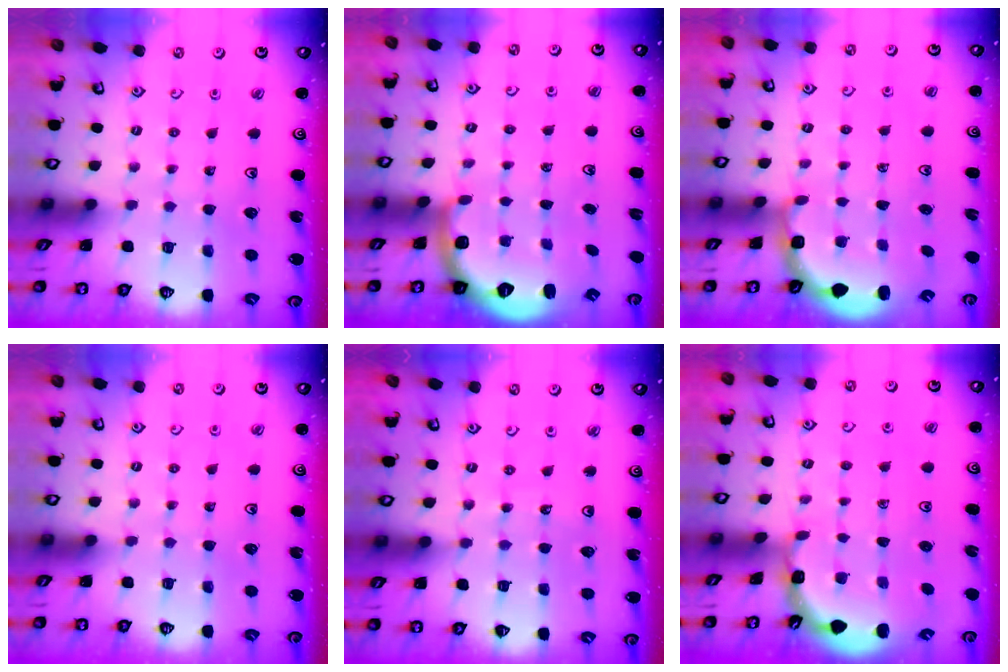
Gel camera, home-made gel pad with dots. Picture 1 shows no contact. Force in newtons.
{"total": 2.0, "press": 1.6, "slide": 1.2}
{"total": 2.9, "press": 2.3, "slide": 1.7}
{"total": 0.0}
{"total": 6.0, "press": 5.4, "slide": 2.7}
{"total": 1.5, "press": 1.5, "slide": 0.1}